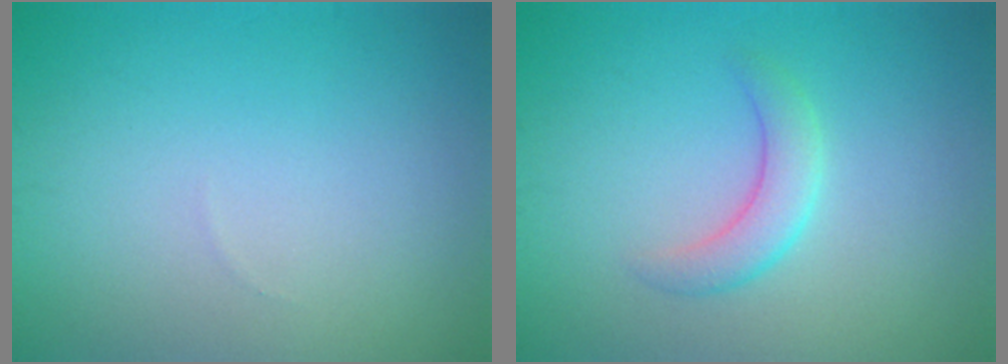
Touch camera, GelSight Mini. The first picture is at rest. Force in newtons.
{"total": 2.4, "press": 2.4, "slide": 0.1}